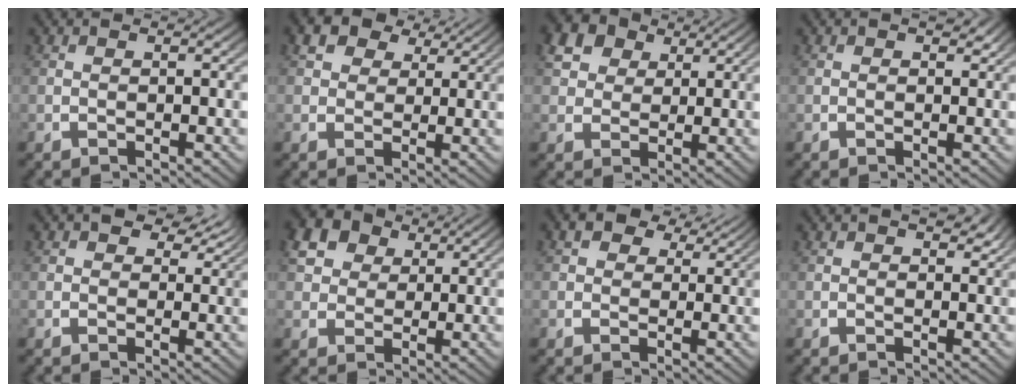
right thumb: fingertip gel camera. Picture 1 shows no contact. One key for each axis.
{"total": 5.8, "fx": 3.4, "fy": 3.8, "fz": 2.8, "tx": -0.053, "ty": 0.001, "tz": 0.056}
{"total": 8.1, "fx": 3.6, "fy": 6.2, "fz": 3.7, "tx": -0.083, "ty": 0.000, "tz": 0.057}
{"total": 0.8, "fx": 0.7, "fy": 0.4, "fz": 0.4, "tx": 0.003, "ty": 0.000, "tz": 0.009}
{"total": 3.4, "fx": 2.0, "fy": 1.9, "fz": 1.9, "tx": -0.020, "ty": 0.005, "tz": 0.028}
{"total": 9.2, "fx": 3.9, "fy": 7.2, "fz": 4.2, "tx": -0.094, "ty": 0.002, "tz": 0.060}
{"total": 4.8, "fx": 3.2, "fy": 2.7, "fz": 2.2, "tx": -0.034, "ty": 0.008, "tz": 0.046}
{"total": 1.5, "fx": 1.2, "fy": 0.7, "fz": 0.7, "tx": 0.000, "ty": 0.001, "tz": 0.018}